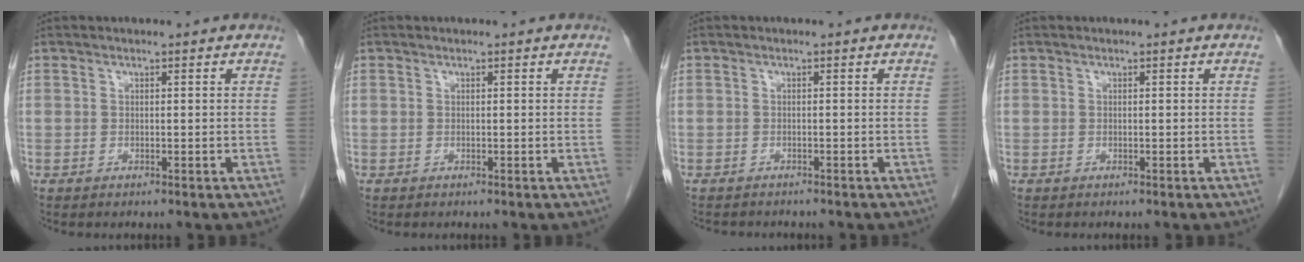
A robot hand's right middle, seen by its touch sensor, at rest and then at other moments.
{"total": 0.0}
{"total": 3.3, "force": [-3.0, 1.1, 0.7], "torque": [-0.010, -0.004, -0.041]}
{"total": 0.0}